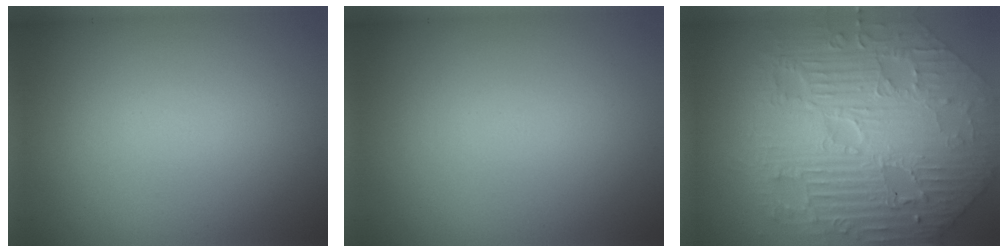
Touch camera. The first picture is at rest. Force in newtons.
{"total": 0.0}
{"total": 11.6, "press": 7.7, "slide": 8.7}